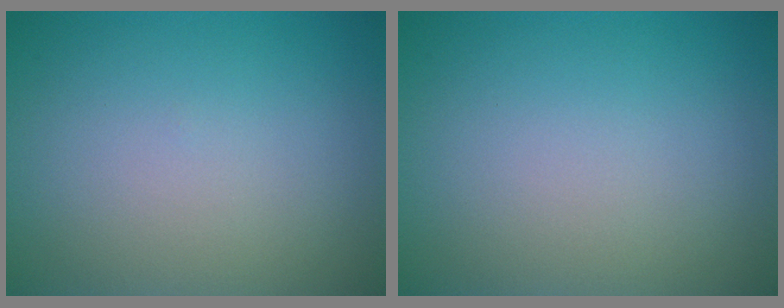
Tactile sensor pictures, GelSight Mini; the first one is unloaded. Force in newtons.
{"total": 0.0}